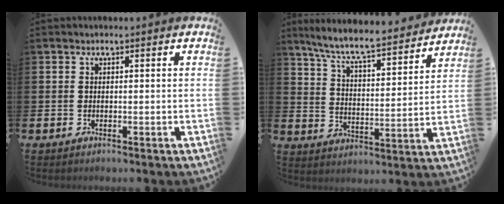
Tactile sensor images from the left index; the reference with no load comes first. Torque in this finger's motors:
{"motor_torque": [1.05, -1.09, 0.35, 0.21]}